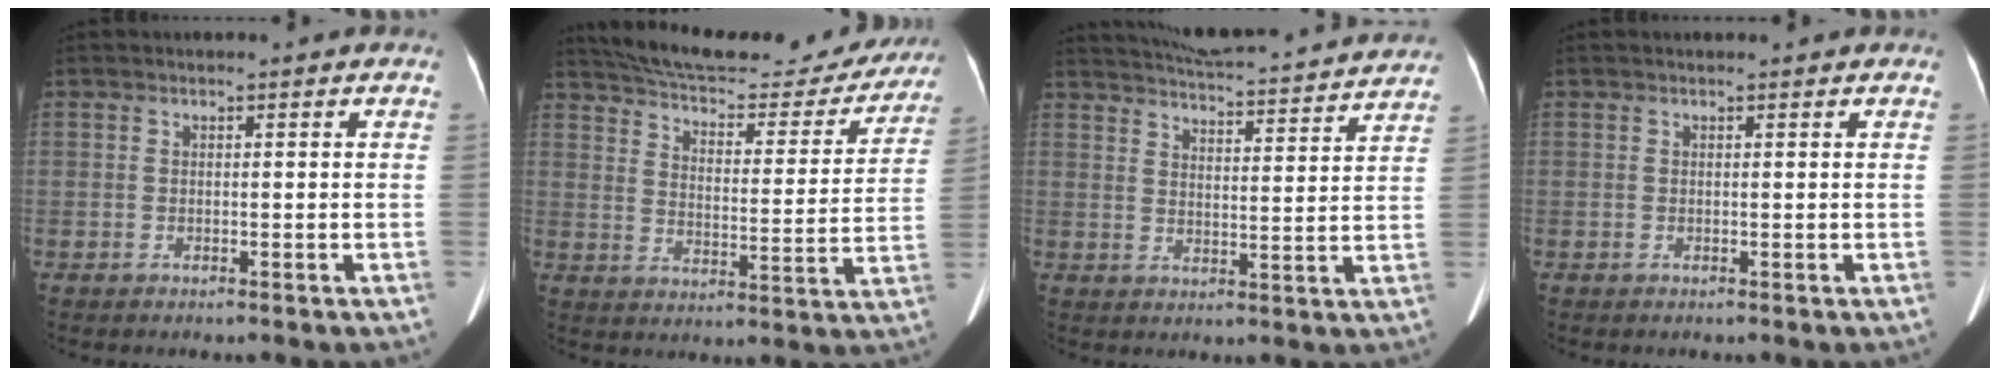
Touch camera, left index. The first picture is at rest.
{"total": 25.4, "force": [23.2, 5.9, 8.5], "torque": [-0.137, -0.026, 0.301]}
{"total": 22.3, "force": [21.1, 1.7, 7.1], "torque": [-0.115, -0.011, 0.271]}
{"total": 1.1, "force": [0.9, 0.1, 0.5], "torque": [-0.007, 0.015, 0.014]}